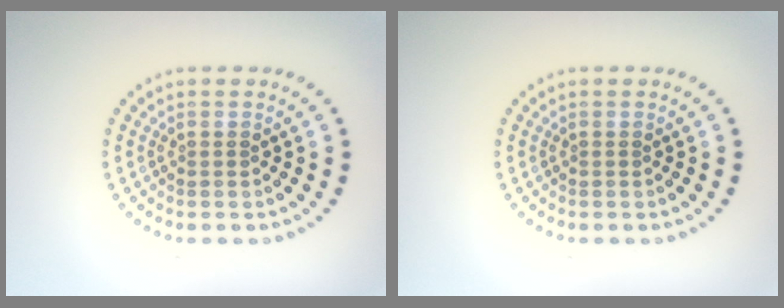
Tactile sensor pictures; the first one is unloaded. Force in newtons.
{"total": 0.0}